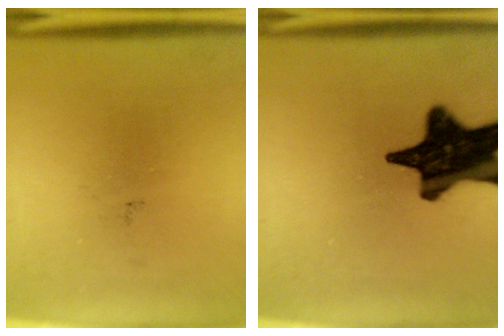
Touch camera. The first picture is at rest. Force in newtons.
{"total": 18.9}